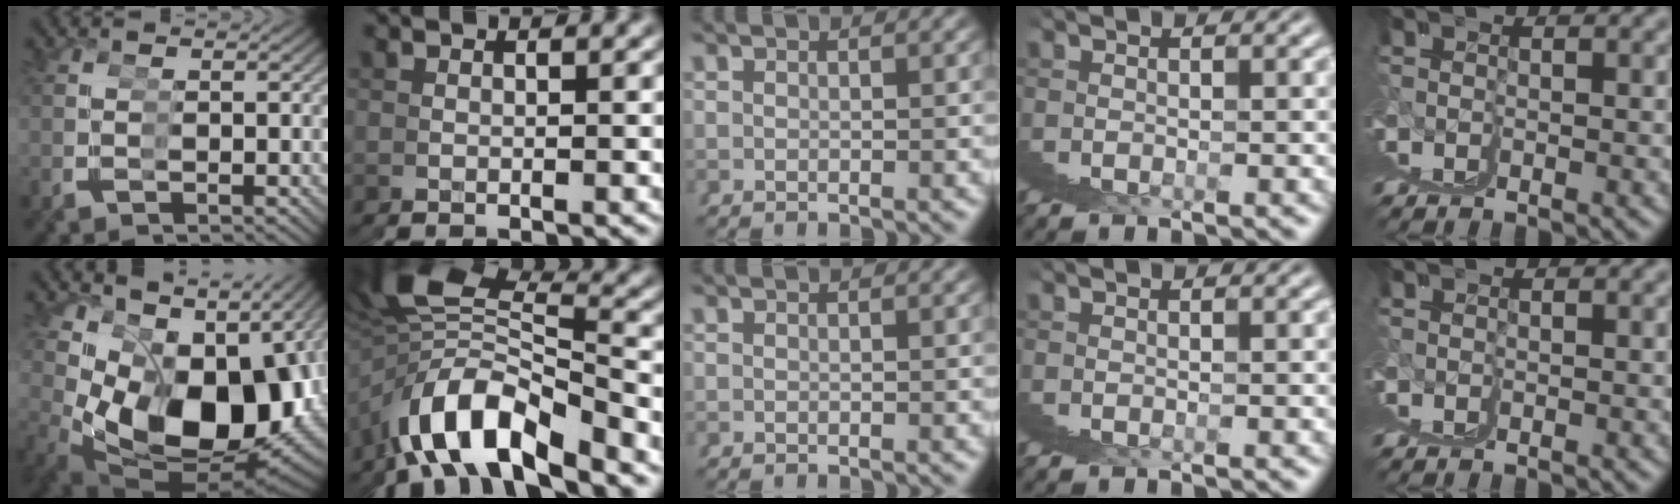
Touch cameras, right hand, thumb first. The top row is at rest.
{"thumb": {"total": 20.1, "force": [-1.0, 13.2, 15.2], "torque": [-0.285, -0.062, 0.017]}, "index": {"total": 9.9, "force": [-2.2, 6.1, 7.4], "torque": [-0.159, -0.029, -0.024]}}